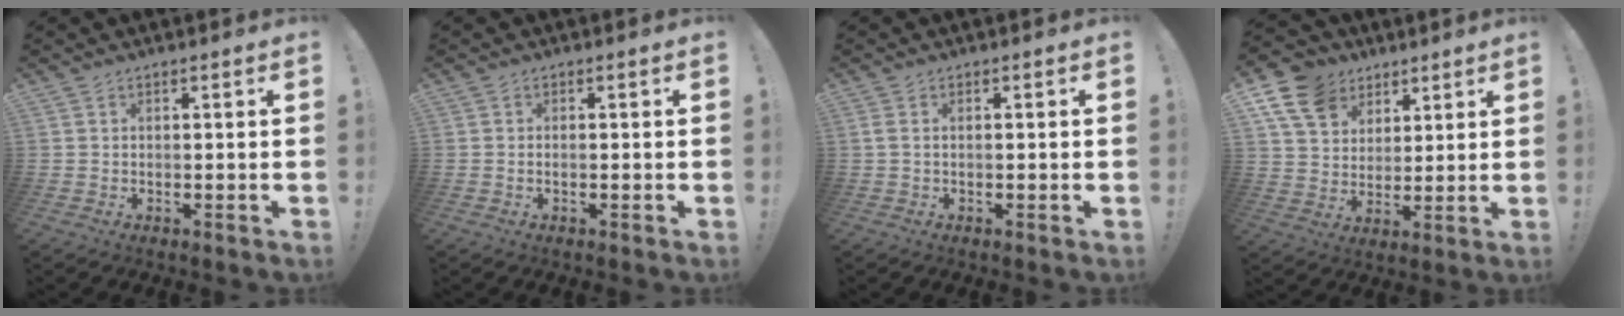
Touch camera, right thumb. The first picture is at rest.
{"total": 1.0, "force": [-0.6, 0.1, 0.8], "torque": [-0.023, 0.004, -0.009]}
{"total": 1.4, "force": [-0.3, 0.1, 1.3], "torque": [-0.032, 0.007, -0.005]}
{"total": 13.7, "force": [7.4, 10.1, 5.5], "torque": [-0.098, -0.038, 0.149]}